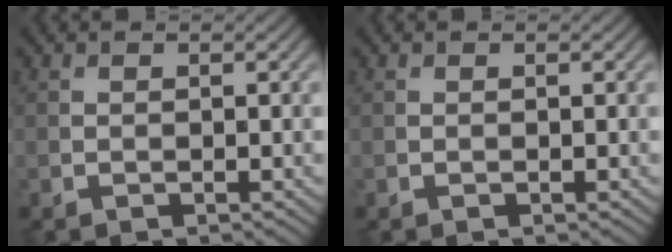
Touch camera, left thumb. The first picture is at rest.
{"total": 0.0}